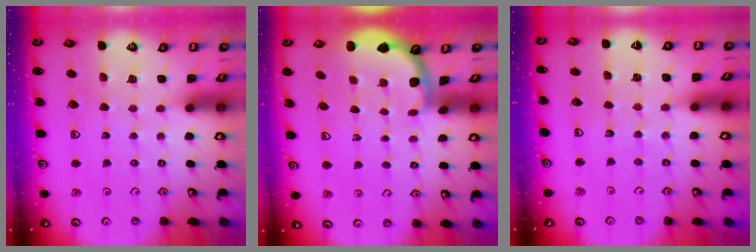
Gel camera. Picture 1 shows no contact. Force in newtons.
{"total": 1.9, "press": 1.9, "slide": 0.0}
{"total": 3.6, "press": 3.6, "slide": 0.5}